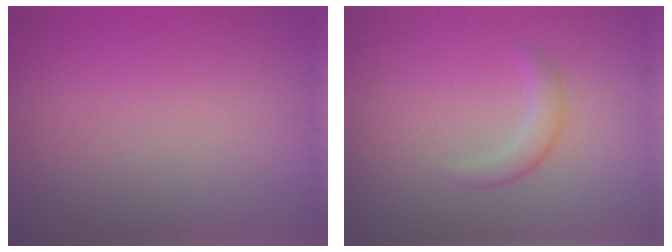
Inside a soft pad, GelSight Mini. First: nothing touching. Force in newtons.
{"total": 1.6, "press": 1.6, "slide": 0.1}